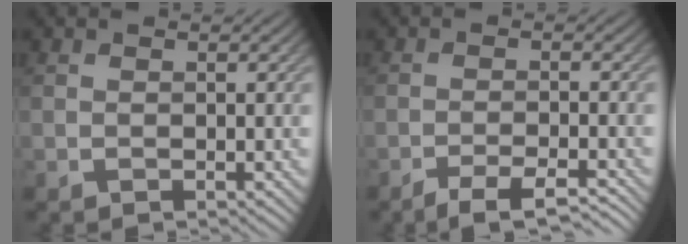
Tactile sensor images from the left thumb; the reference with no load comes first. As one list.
[{"total": 4.6, "force": [-3.5, 0.8, 2.9], "torque": [-0.039, 0.006, -0.060]}]